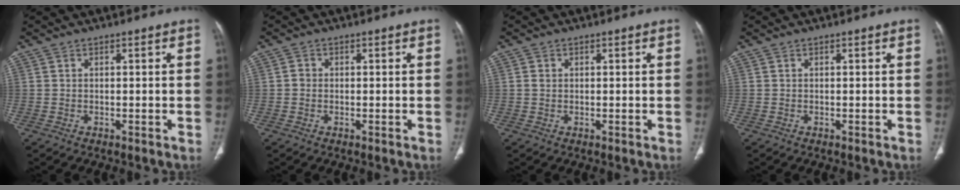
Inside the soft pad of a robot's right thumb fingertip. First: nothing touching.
{"total": 1.1, "force": [-0.1, 1.0, 0.4], "torque": [0.000, 0.004, -0.003]}
{"total": 1.0, "force": [0.2, 0.8, 0.4], "torque": [-0.007, 0.001, 0.005]}
{"total": 0.0}